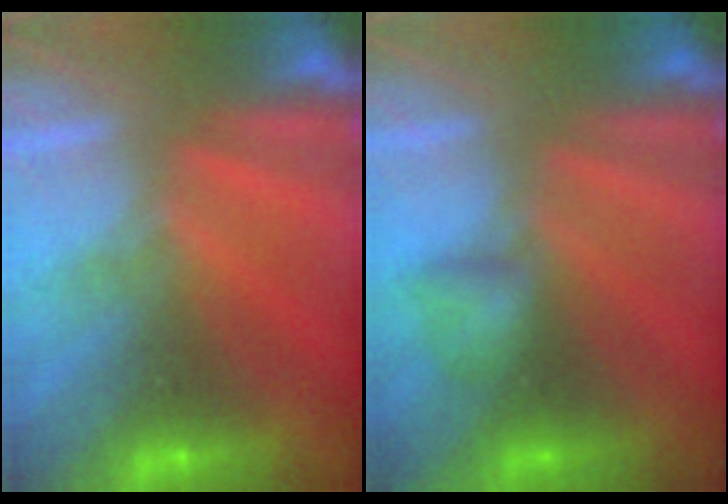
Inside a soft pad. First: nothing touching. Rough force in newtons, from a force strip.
{"total": 1.9}